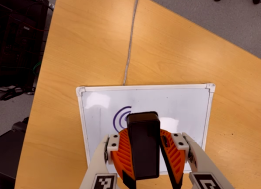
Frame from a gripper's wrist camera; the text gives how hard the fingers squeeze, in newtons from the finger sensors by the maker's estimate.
{"total": 8.4, "left": 9.5, "right": 7.4}